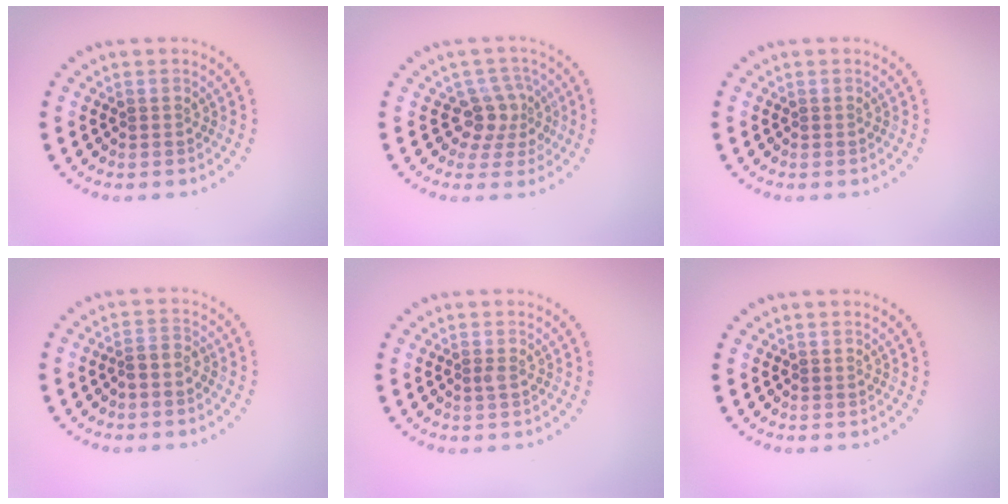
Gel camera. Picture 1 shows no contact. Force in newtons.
{"total": 2.8, "press": 2.1, "slide": 1.9}
{"total": 0.0}
{"total": 1.2, "press": 0.8, "slide": 0.9}
{"total": 0.6, "press": 0.4, "slide": 0.4}
{"total": 0.0}